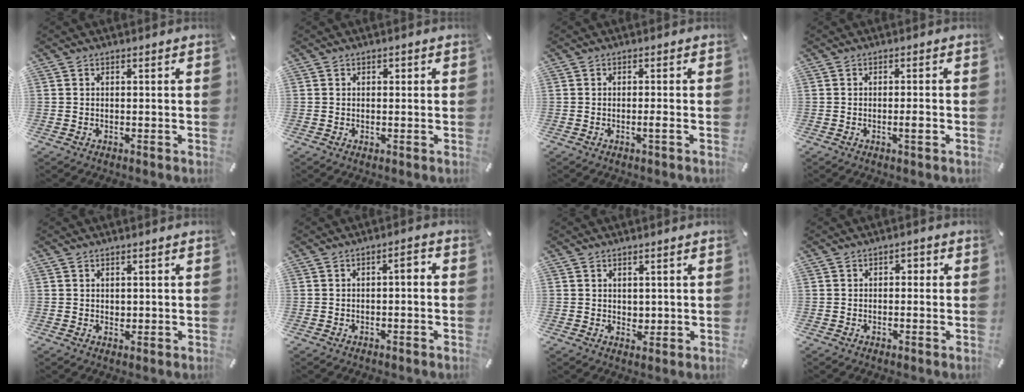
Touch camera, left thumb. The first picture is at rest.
{"total": 0.9, "force": [0.1, 0.8, 0.3], "torque": [-0.005, 0.005, 0.001]}
{"total": 1.6, "force": [-0.5, 0.0, 1.5], "torque": [-0.026, -0.005, -0.008]}
{"total": 2.3, "force": [-0.6, 0.4, 2.2], "torque": [-0.037, -0.001, -0.011]}
{"total": 1.1, "force": [0.4, 0.9, 0.3], "torque": [0.002, 0.000, 0.006]}
{"total": 2.9, "force": [-1.2, 1.2, 2.4], "torque": [-0.044, 0.014, -0.026]}
{"total": 2.1, "force": [0.9, 1.9, 0.3], "torque": [0.000, 0.001, 0.016]}
{"total": 1.8, "force": [-0.9, 1.4, 0.8], "torque": [-0.015, 0.009, -0.021]}